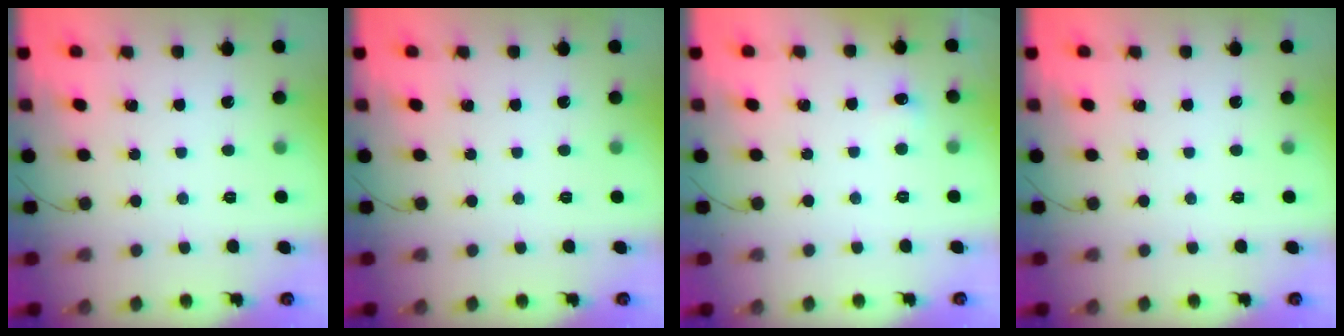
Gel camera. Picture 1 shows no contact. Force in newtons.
{"total": 0.0}
{"total": 3.8, "press": 3.6, "slide": 1.1}
{"total": 0.0}